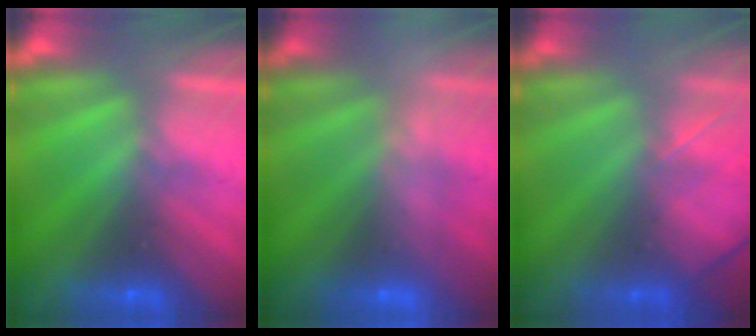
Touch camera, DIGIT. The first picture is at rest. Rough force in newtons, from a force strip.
{"total": 2.4}
{"total": 2.0}